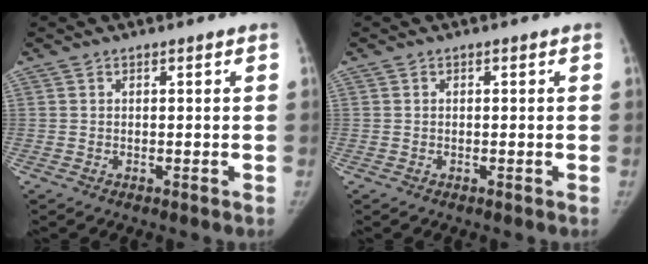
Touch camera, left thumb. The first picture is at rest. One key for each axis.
{"total": 0.0}